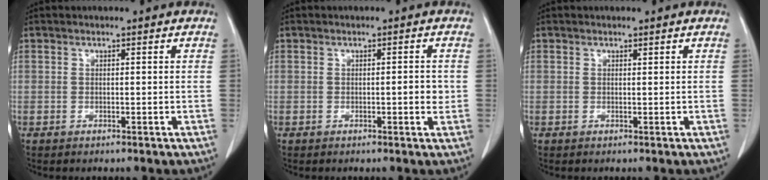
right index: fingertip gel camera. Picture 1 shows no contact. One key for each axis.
{"total": 1.8, "fx": -0.1, "fy": 0.5, "fz": 1.7, "tx": -0.024, "ty": 0.001, "tz": -0.003}
{"total": 0.0}